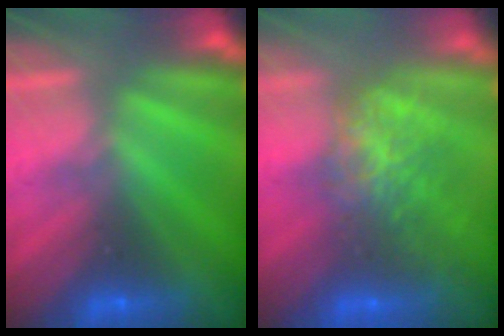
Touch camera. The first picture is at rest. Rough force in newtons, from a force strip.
{"total": 9.0}